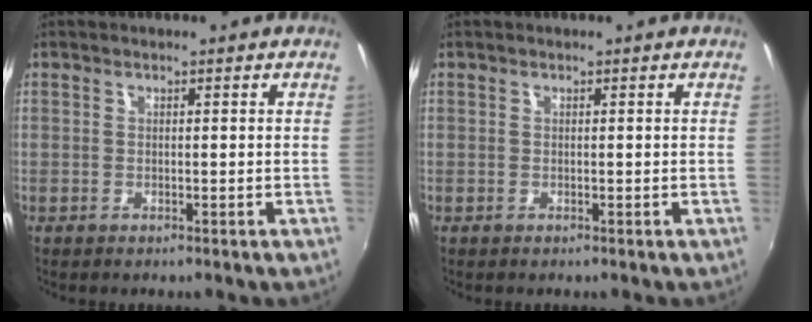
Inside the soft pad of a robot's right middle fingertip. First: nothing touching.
{"total": 0.0}